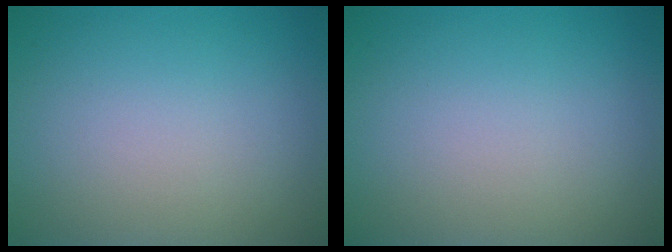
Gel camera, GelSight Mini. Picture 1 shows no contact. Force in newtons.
{"total": 0.0}